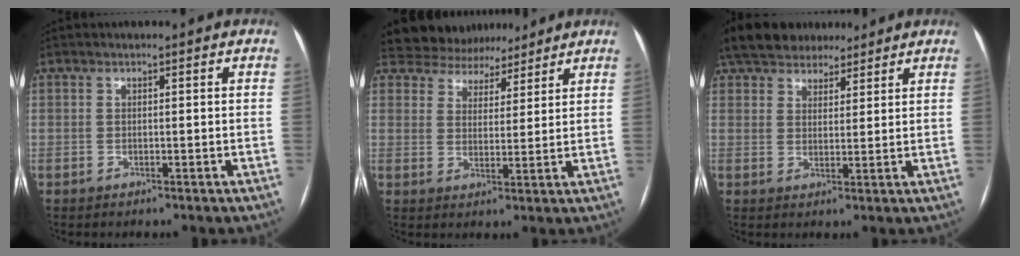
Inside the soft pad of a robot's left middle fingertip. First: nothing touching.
{"total": 9.9, "force": [8.9, 4.1, 0.8], "torque": [-0.004, 0.018, 0.130]}
{"total": 13.3, "force": [10.9, 6.1, 4.7], "torque": [-0.091, 0.042, 0.173]}